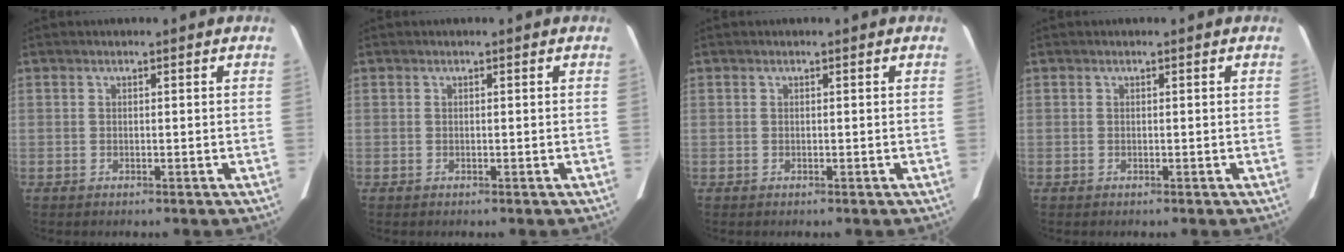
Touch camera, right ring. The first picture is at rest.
{"total": 0.0}
{"total": 0.0}
{"total": 0.0}